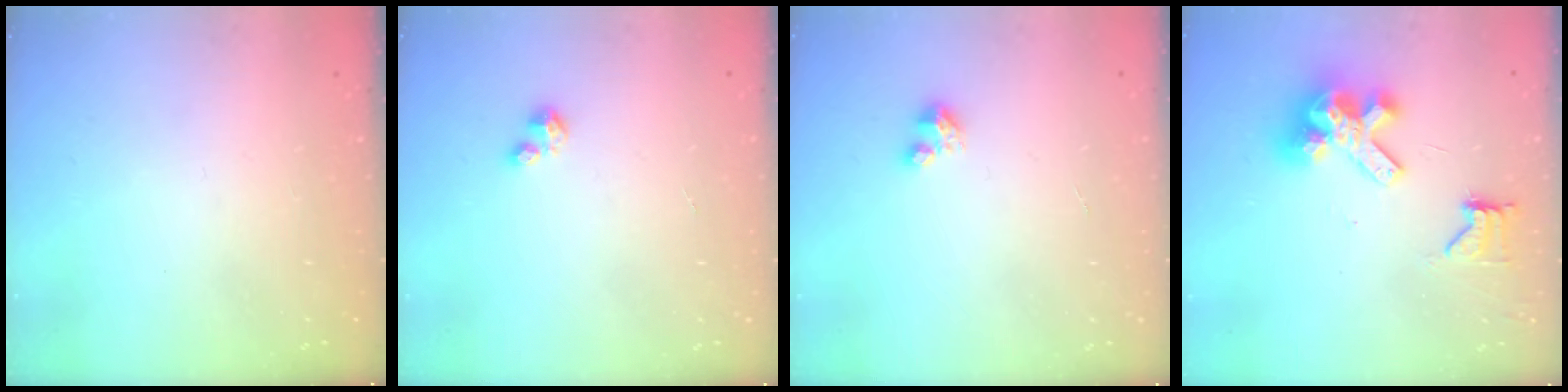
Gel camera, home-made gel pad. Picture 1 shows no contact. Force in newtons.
{"total": 2.2, "press": 2.2, "slide": 0.4}
{"total": 2.8, "press": 2.8, "slide": 0.3}
{"total": 11.4, "press": 11.2, "slide": 1.7}